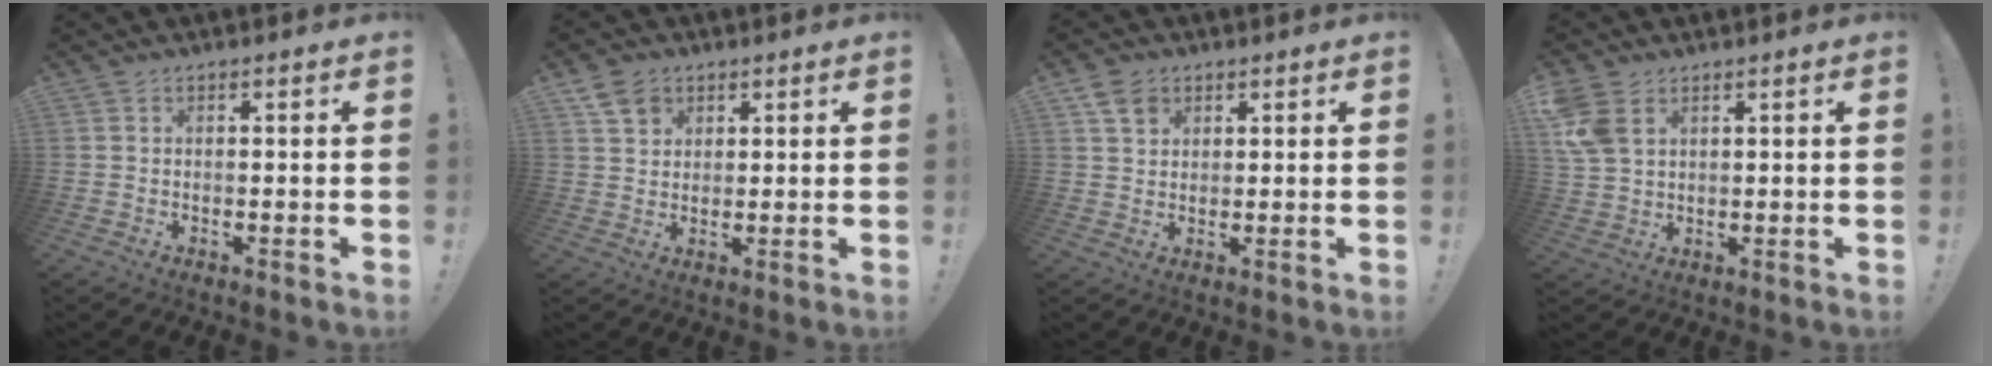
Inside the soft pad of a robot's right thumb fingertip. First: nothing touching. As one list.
[{"total": 6.0, "force": [3.7, 4.3, 2.0], "torque": [-0.029, -0.014, 0.069]}, {"total": 5.2, "force": [3.0, 3.8, 1.9], "torque": [-0.030, -0.006, 0.058]}, {"total": 7.7, "force": [3.5, 5.2, 4.6], "torque": [-0.095, -0.005, 0.070]}]